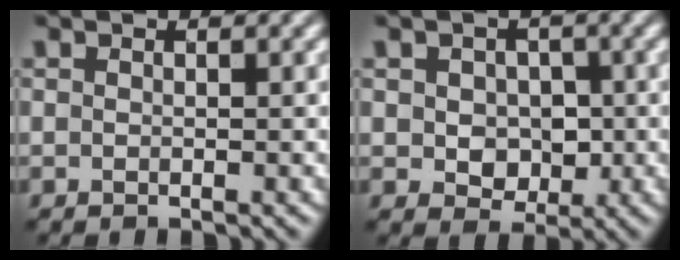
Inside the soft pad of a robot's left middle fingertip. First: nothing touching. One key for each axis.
{"total": 3.6, "fx": -0.1, "fy": 2.8, "fz": 2.3, "tx": -0.035, "ty": -0.006, "tz": -0.001}